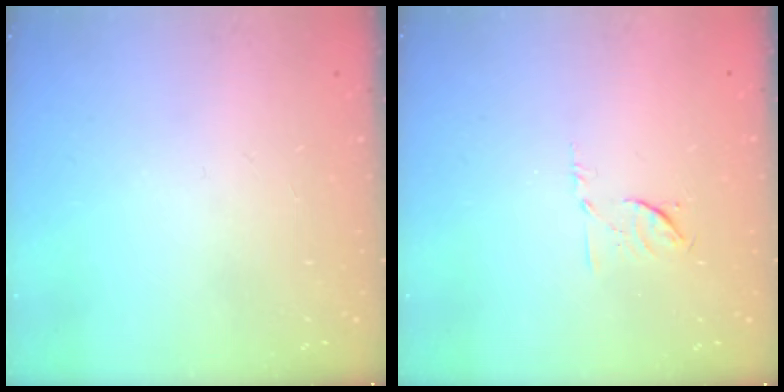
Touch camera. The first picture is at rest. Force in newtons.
{"total": 5.5, "press": 5.4, "slide": 1.2}